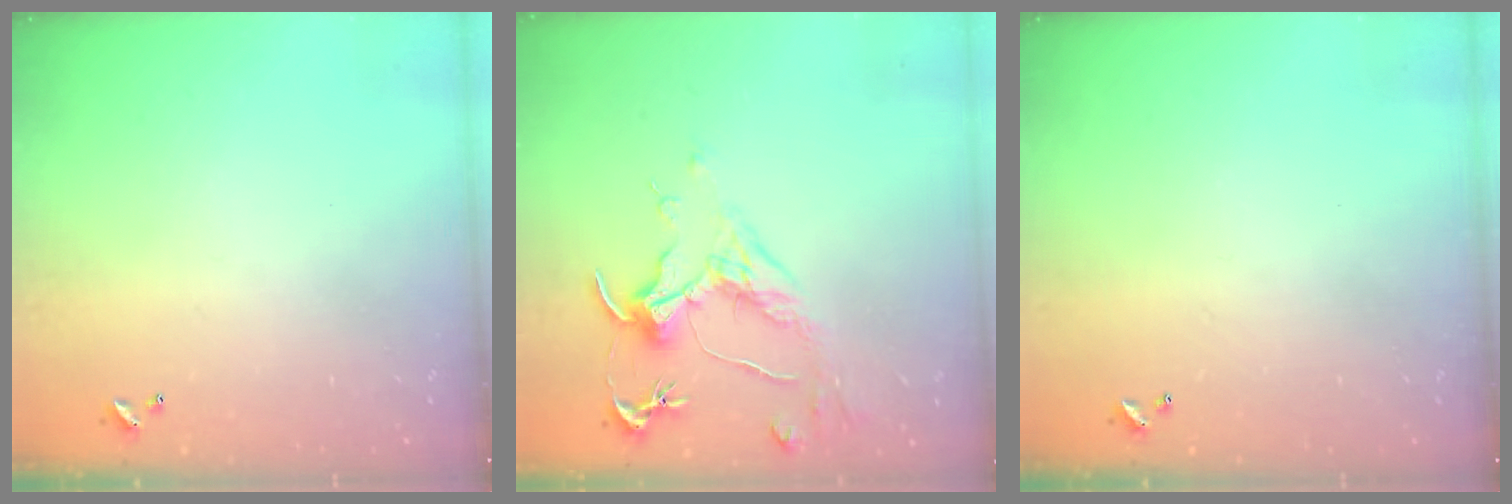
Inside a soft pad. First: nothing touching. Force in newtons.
{"total": 1.7, "press": 1.5, "slide": 0.9}
{"total": 0.0}